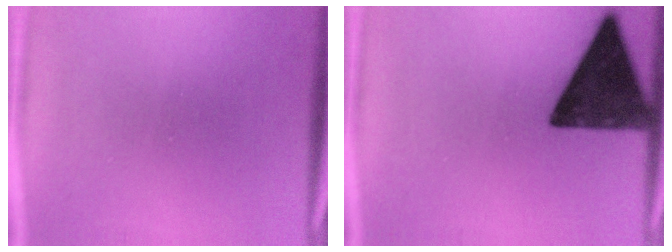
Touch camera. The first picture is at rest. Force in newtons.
{"total": 13.4}